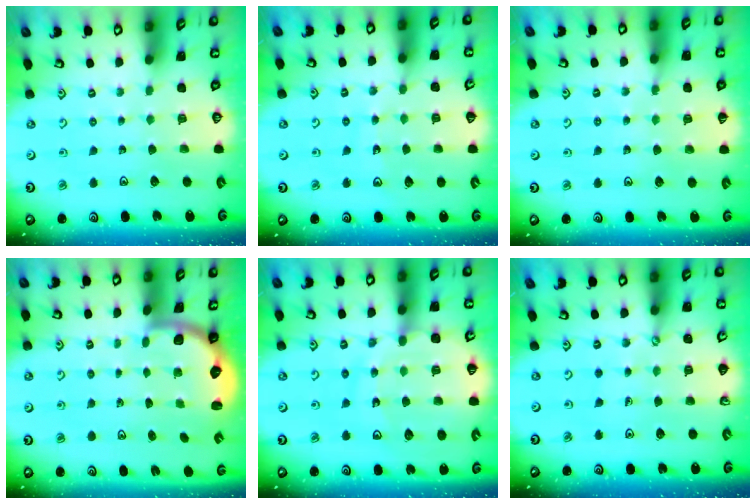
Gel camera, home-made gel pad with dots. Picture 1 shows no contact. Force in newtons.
{"total": 9.0, "press": 8.9, "slide": 1.6}
{"total": 4.9, "press": 4.9, "slide": 0.8}
{"total": 2.3, "press": 2.1, "slide": 0.8}
{"total": 13.2, "press": 12.9, "slide": 2.7}
{"total": 1.9, "press": 1.9, "slide": 0.1}